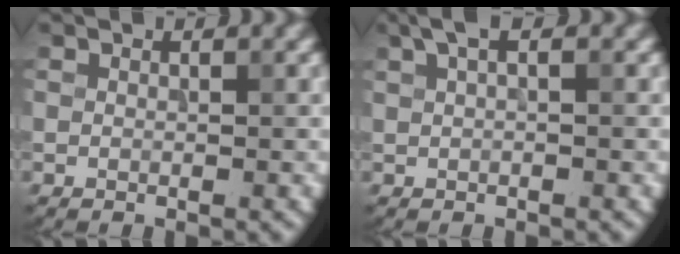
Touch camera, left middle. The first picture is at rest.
{"total": 1.8, "force": [0.9, 0.5, 1.4], "torque": [-0.026, 0.006, 0.016]}